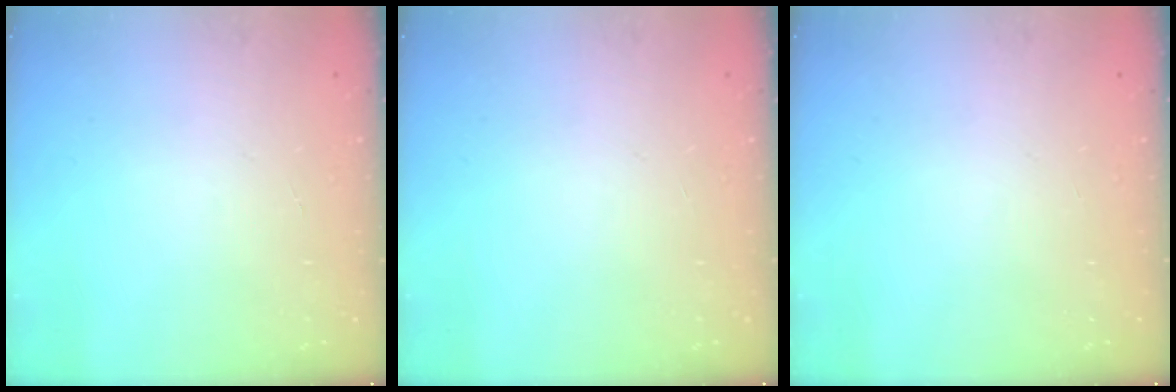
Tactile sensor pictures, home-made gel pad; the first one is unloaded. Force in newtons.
{"total": 0.0}
{"total": 0.0}